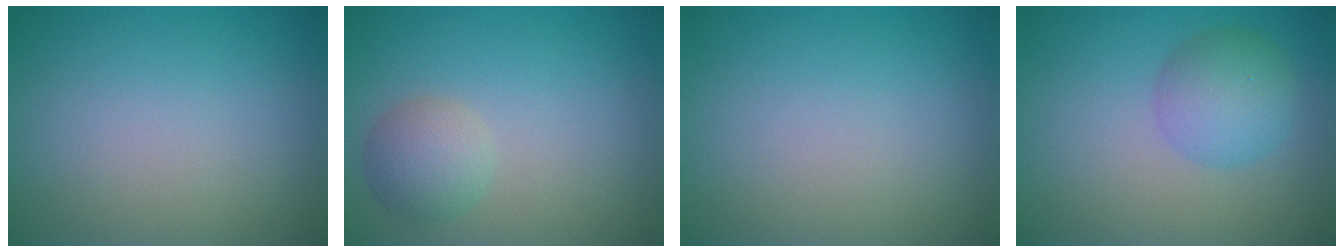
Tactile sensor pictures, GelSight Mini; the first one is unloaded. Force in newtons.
{"total": 2.7, "press": 2.7, "slide": 0.1}
{"total": 0.0}
{"total": 3.9, "press": 3.9, "slide": 0.1}